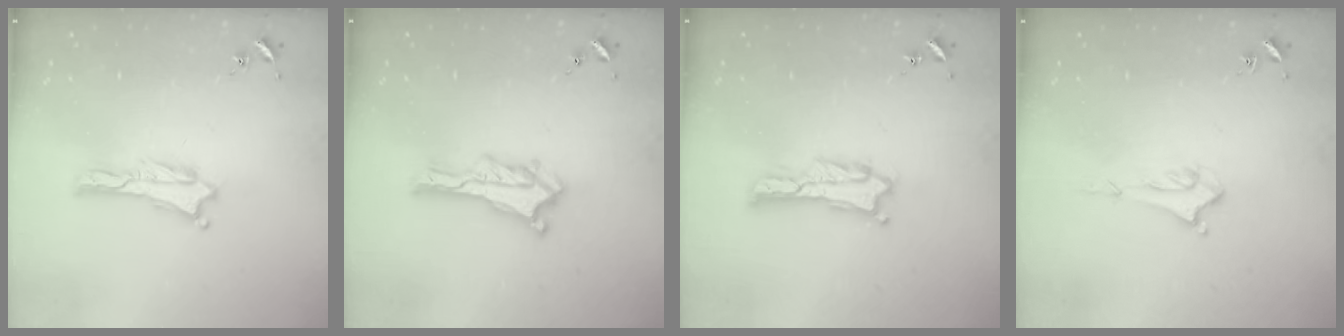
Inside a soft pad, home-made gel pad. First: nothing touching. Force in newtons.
{"total": 1.2, "press": 1.2, "slide": 0.2}
{"total": 1.6, "press": 1.6, "slide": 0.2}
{"total": 1.7, "press": 1.6, "slide": 0.4}